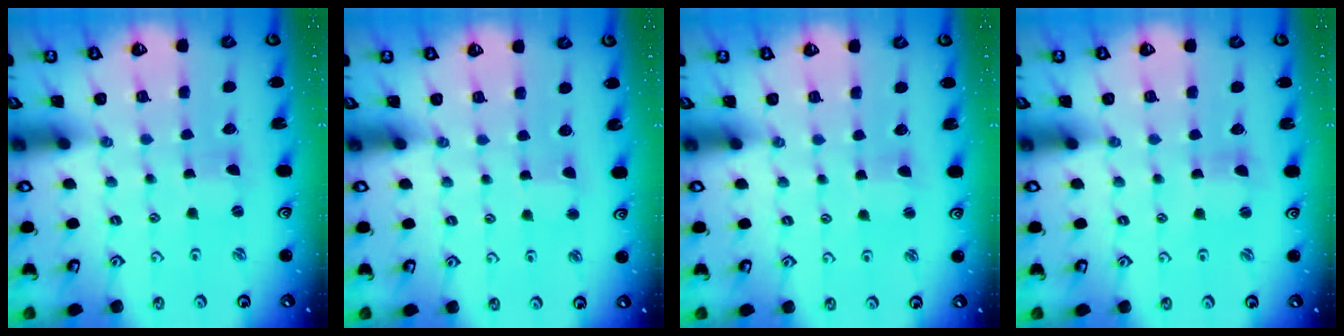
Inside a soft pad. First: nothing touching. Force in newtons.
{"total": 2.1, "press": 2.1, "slide": 0.2}
{"total": 2.5, "press": 2.5, "slide": 0.2}
{"total": 1.0, "press": 1.0, "slide": 0.2}